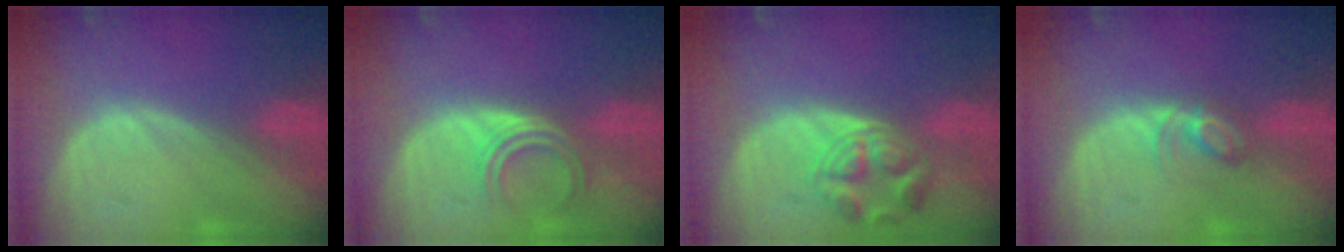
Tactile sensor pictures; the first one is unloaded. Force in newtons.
{"total": 4.7, "press": 4.0, "slide": 2.4}
{"total": 5.6, "press": 5.6, "slide": 0.2}
{"total": 3.7, "press": 3.7, "slide": 0.3}